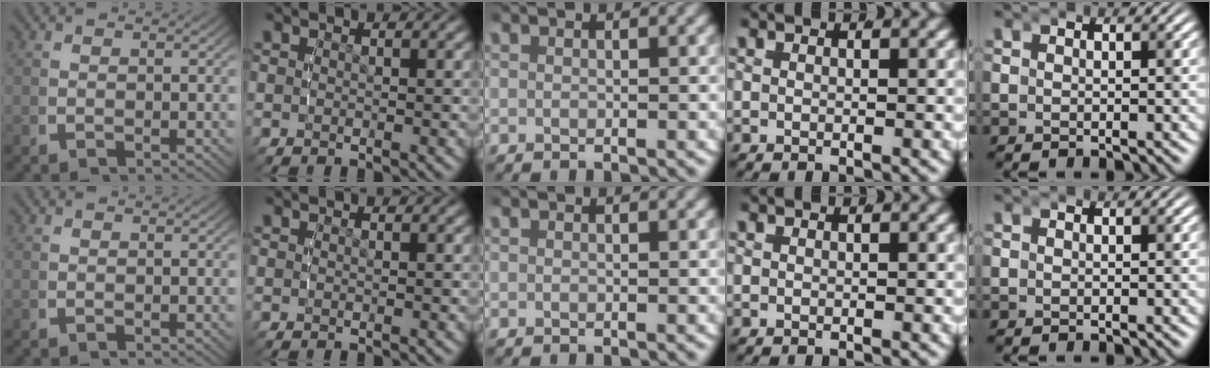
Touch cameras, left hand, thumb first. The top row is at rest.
{}